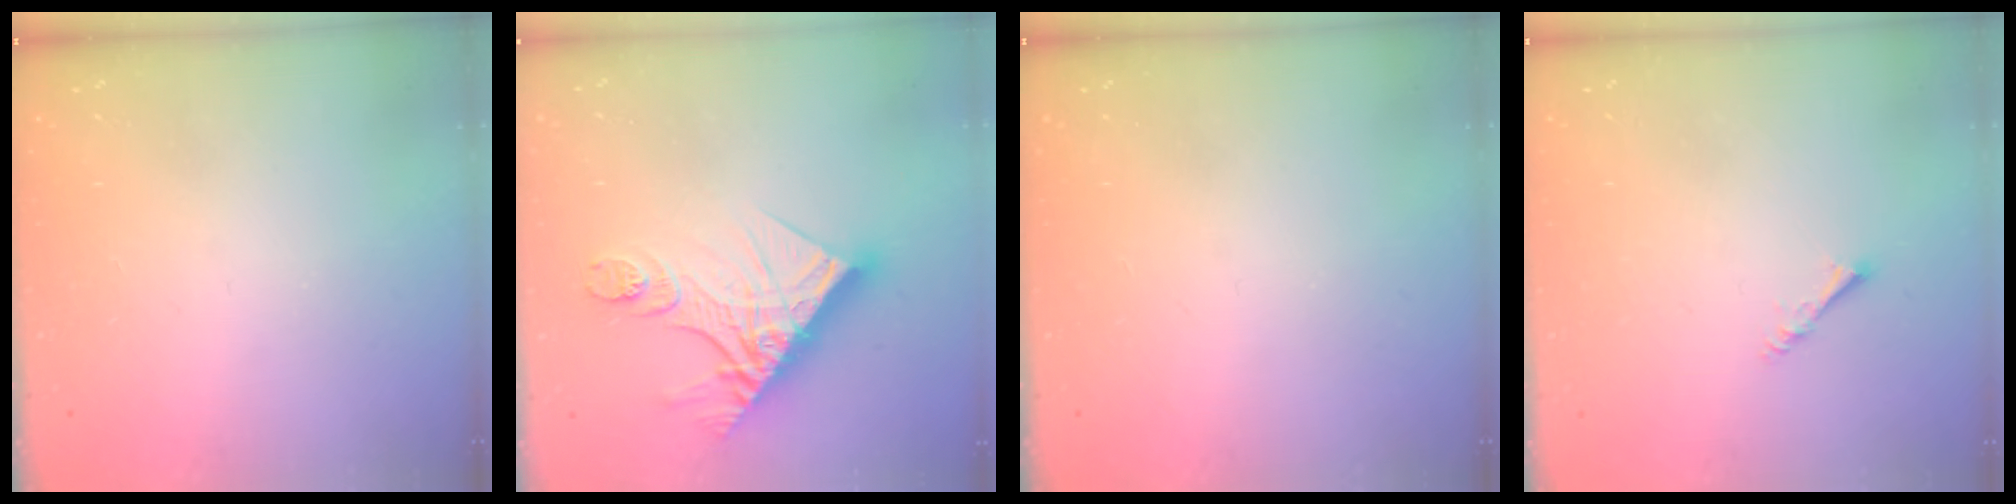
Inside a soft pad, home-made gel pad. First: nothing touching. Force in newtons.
{"total": 16.2, "press": 16.2, "slide": 1.7}
{"total": 0.0}
{"total": 1.8, "press": 1.8, "slide": 0.1}